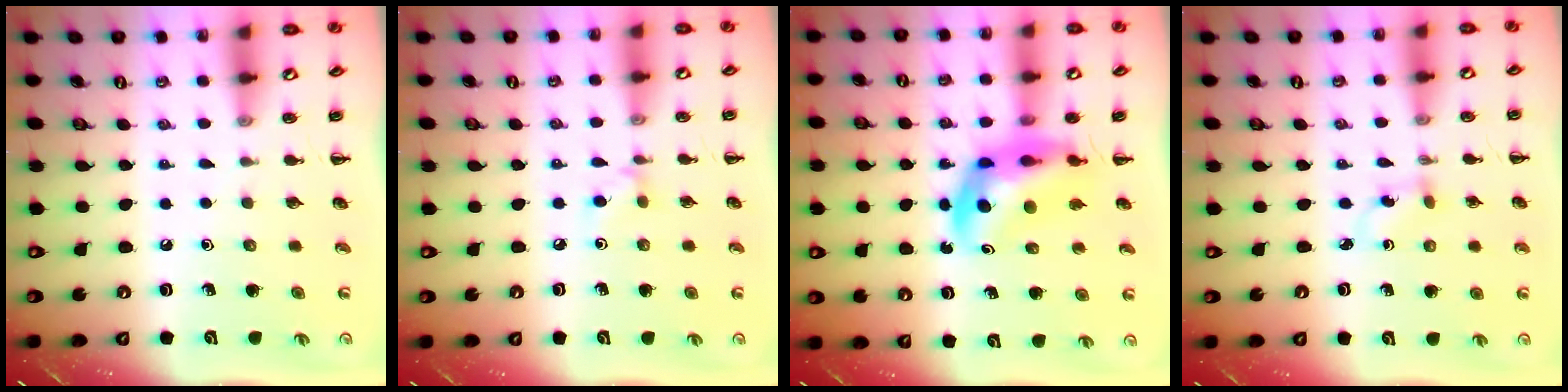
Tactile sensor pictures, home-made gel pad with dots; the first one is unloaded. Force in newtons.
{"total": 5.1, "press": 4.8, "slide": 1.8}
{"total": 11.4, "press": 10.9, "slide": 3.3}
{"total": 1.6, "press": 1.4, "slide": 0.7}